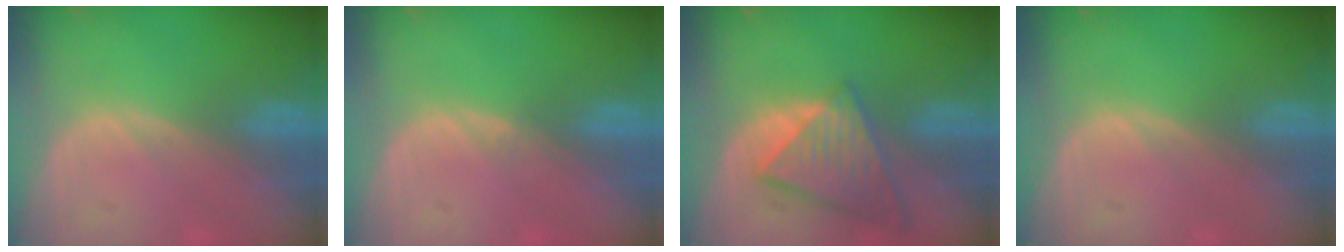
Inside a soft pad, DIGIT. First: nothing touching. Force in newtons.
{"total": 0.6, "press": 0.4, "slide": 0.5}
{"total": 8.2, "press": 7.3, "slide": 3.8}
{"total": 0.0}